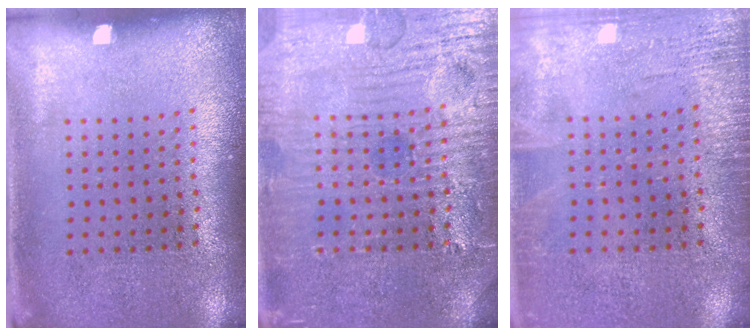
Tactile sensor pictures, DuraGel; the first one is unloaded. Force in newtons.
{"total": 6.4, "press": 6.4, "slide": 0.7}
{"total": 2.4, "press": 2.4, "slide": 0.3}